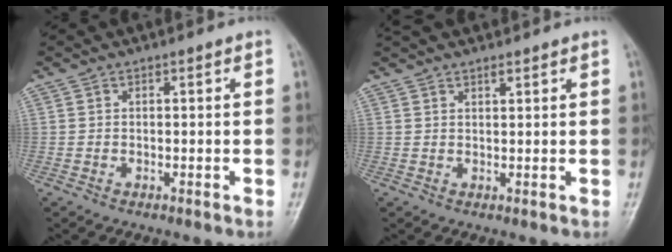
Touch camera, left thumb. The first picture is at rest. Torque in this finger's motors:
{"motor_torque": [1.26, -1.03, 1.37, -1.40, 0.19]}